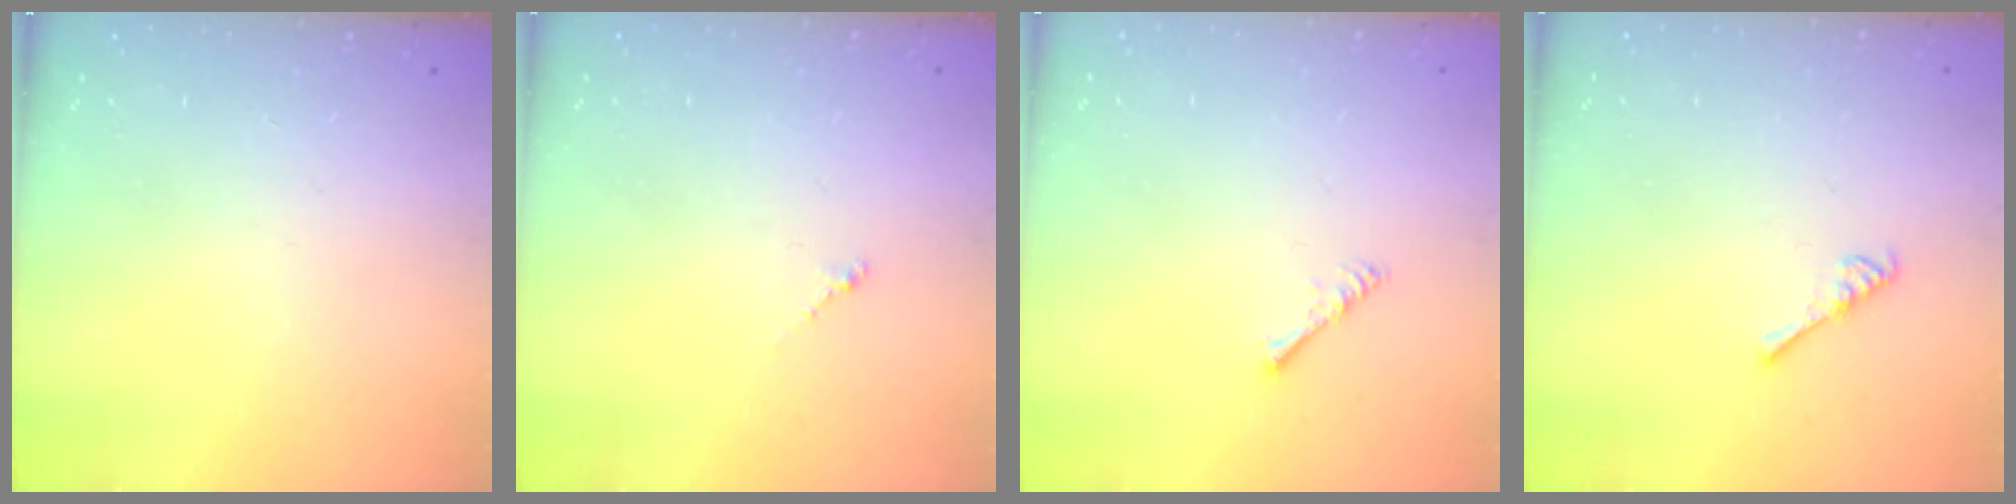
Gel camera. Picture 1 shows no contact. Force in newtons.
{"total": 0.8, "press": 0.6, "slide": 0.4}
{"total": 2.0, "press": 1.9, "slide": 0.4}
{"total": 2.7, "press": 2.6, "slide": 0.4}